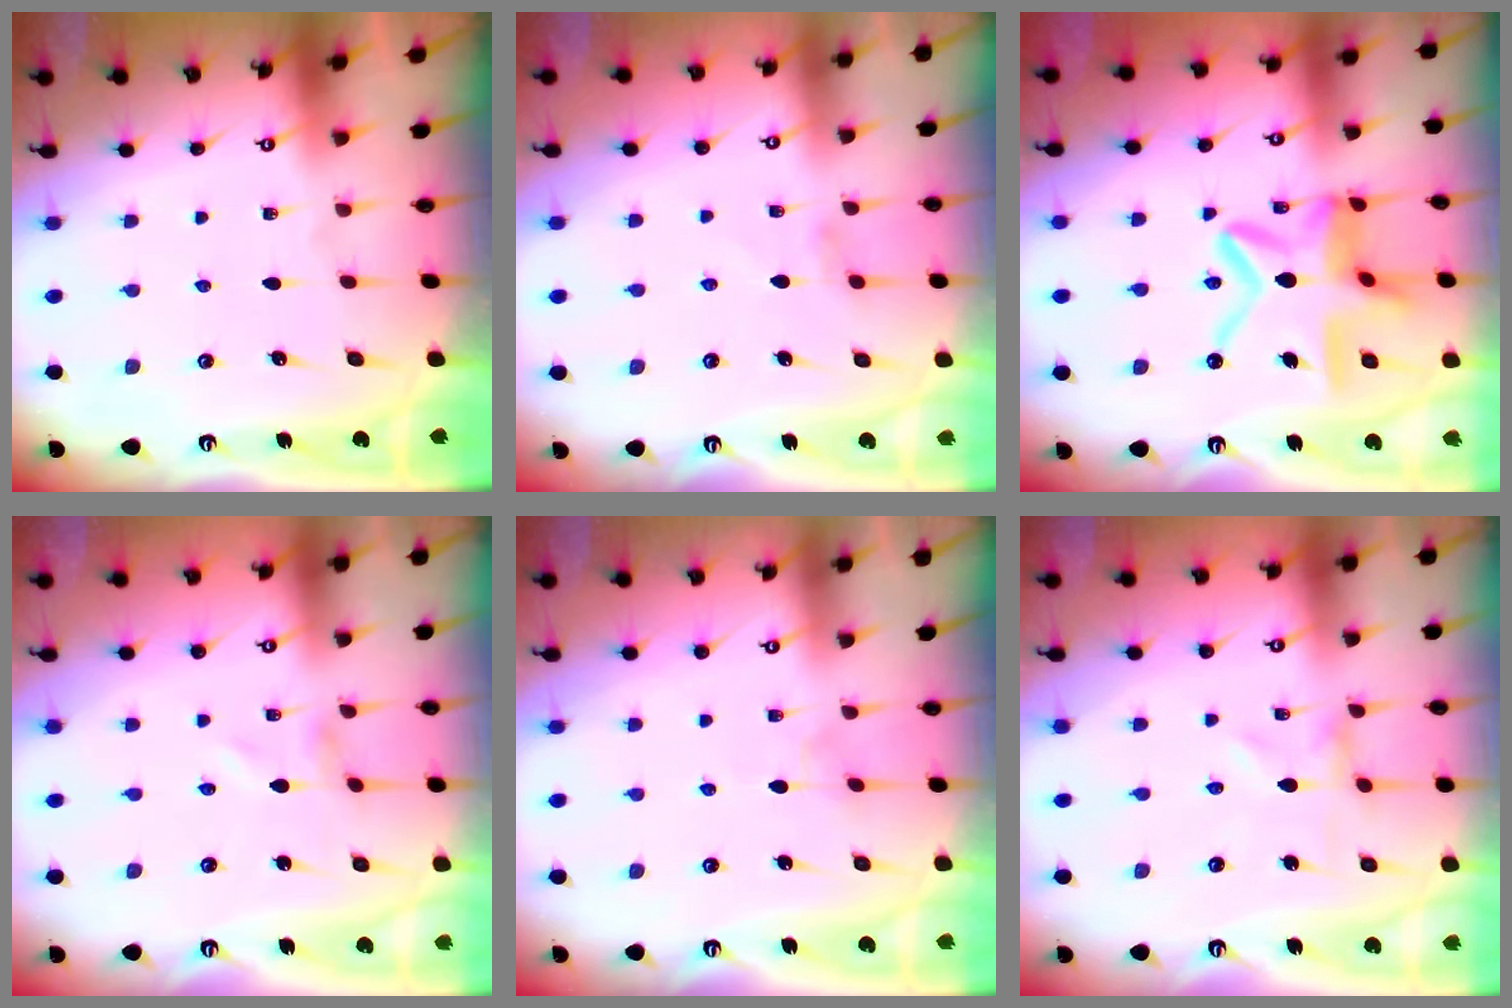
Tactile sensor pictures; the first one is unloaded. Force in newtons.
{"total": 1.8, "press": 1.8, "slide": 0.3}
{"total": 16.2, "press": 16.1, "slide": 1.6}
{"total": 1.2, "press": 1.2, "slide": 0.1}
{"total": 2.5, "press": 2.5, "slide": 0.2}
{"total": 0.0}